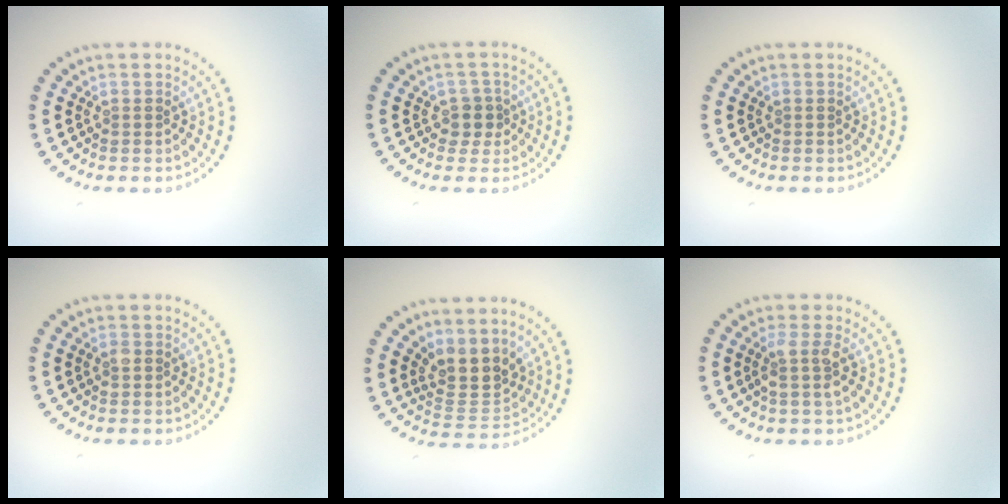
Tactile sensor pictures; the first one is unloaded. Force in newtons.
{"total": 1.8, "press": 1.4, "slide": 1.2}
{"total": 0.0}
{"total": 0.8, "press": 0.8, "slide": 0.1}
{"total": 3.8, "press": 3.3, "slide": 2.0}
{"total": 2.1, "press": 1.6, "slide": 1.2}